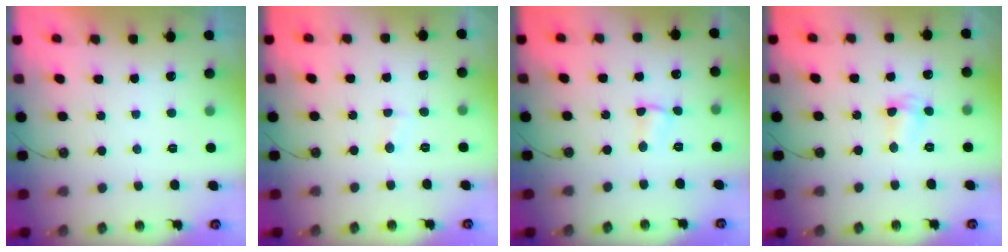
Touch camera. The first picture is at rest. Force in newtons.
{"total": 1.7, "press": 1.6, "slide": 0.6}
{"total": 2.9, "press": 0.9, "slide": 2.7}
{"total": 2.6, "press": 2.6, "slide": 0.6}